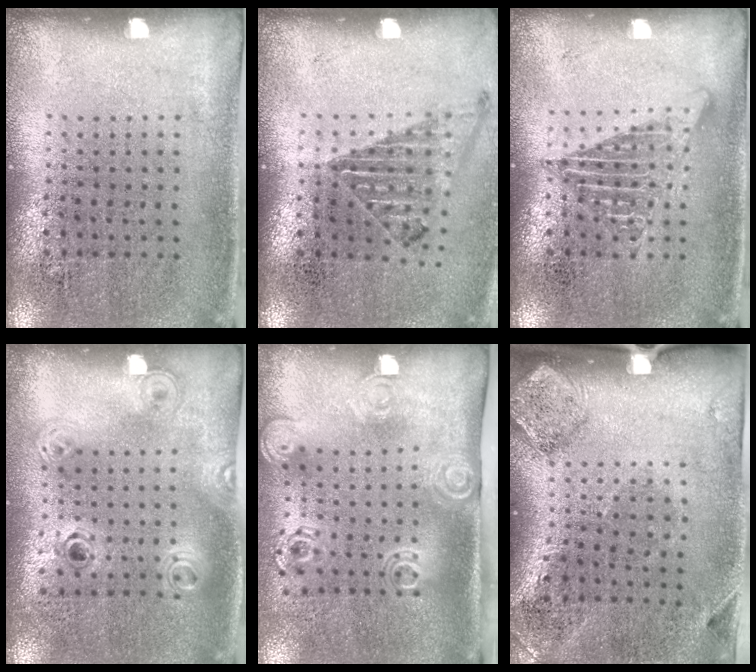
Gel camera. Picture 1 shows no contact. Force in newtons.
{"total": 1.1, "press": 1.1, "slide": 0.2}
{"total": 2.4, "press": 2.3, "slide": 0.2}
{"total": 1.2, "press": 1.0, "slide": 0.6}
{"total": 2.0, "press": 1.4, "slide": 1.5}
{"total": 2.0, "press": 1.1, "slide": 1.7}